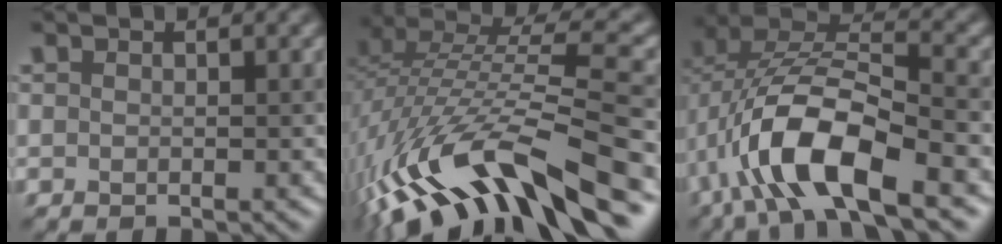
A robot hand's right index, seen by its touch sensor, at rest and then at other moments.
{"total": 13.7, "force": [-6.4, 4.5, 11.3], "torque": [-0.228, 0.020, -0.101]}
{"total": 10.1, "force": [-3.9, 4.0, 8.4], "torque": [-0.170, 0.011, -0.074]}